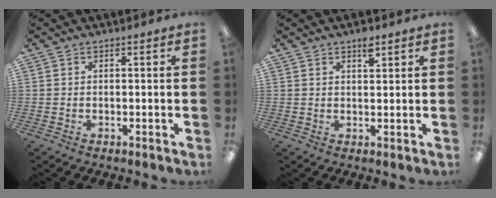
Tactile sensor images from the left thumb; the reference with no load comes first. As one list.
[{"total": 3.3, "force": [2.3, 1.1, 2.0], "torque": [-0.029, -0.006, 0.038]}]